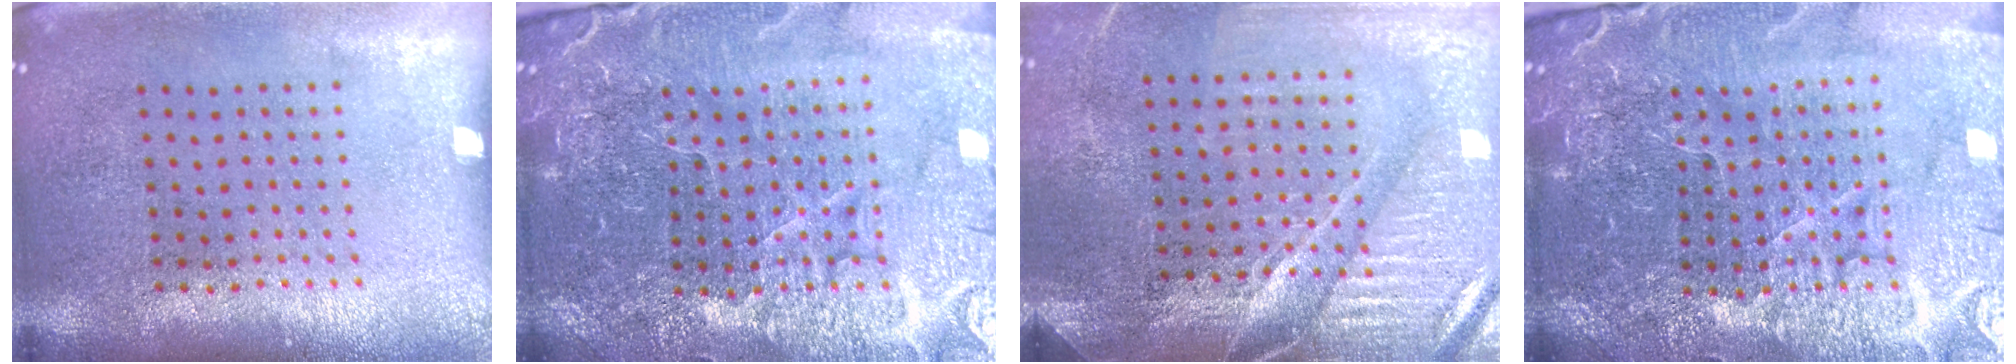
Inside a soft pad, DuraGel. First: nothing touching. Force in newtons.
{"total": 4.9, "press": 4.7, "slide": 1.4}
{"total": 4.0, "press": 3.7, "slide": 1.5}
{"total": 5.2, "press": 5.0, "slide": 1.6}